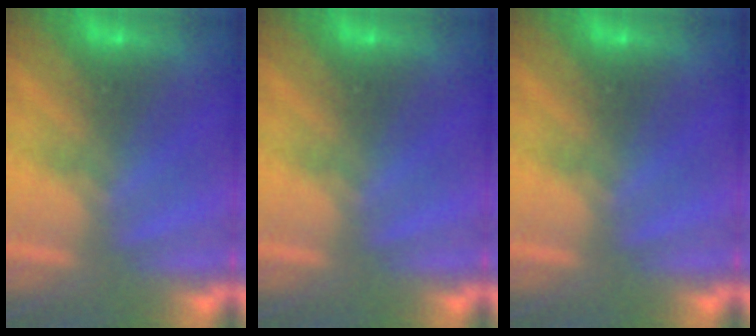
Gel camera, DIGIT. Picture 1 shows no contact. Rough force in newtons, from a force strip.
{"total": 0.0}
{"total": 0.0}